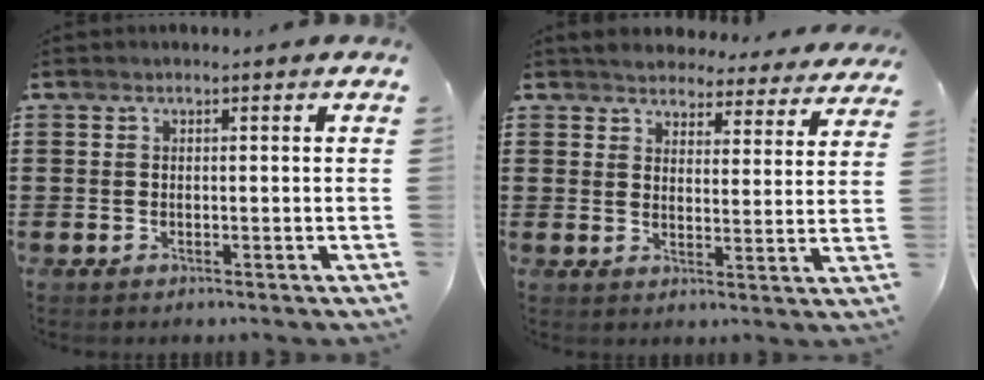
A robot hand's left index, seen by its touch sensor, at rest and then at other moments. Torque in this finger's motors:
{"motor_torque": [2.14, 0.00, 0.39, 0.02]}